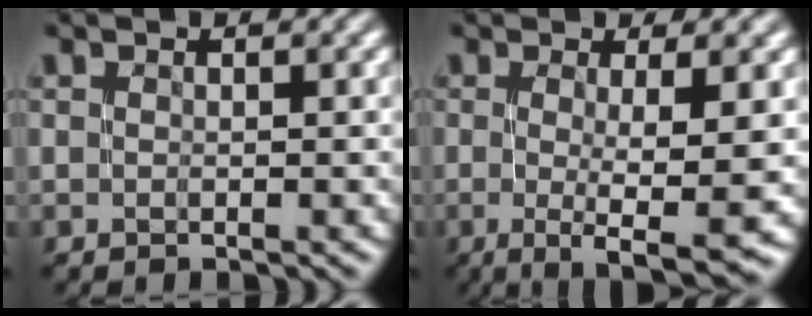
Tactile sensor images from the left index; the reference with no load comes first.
{"total": 6.3, "force": [-0.9, 0.9, 6.1], "torque": [-0.091, -0.011, -0.013]}